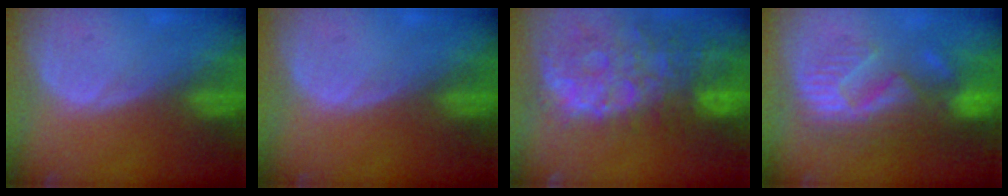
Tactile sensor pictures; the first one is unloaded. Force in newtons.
{"total": 0.0}
{"total": 13.7, "press": 11.1, "slide": 7.9}
{"total": 10.7, "press": 9.7, "slide": 4.4}